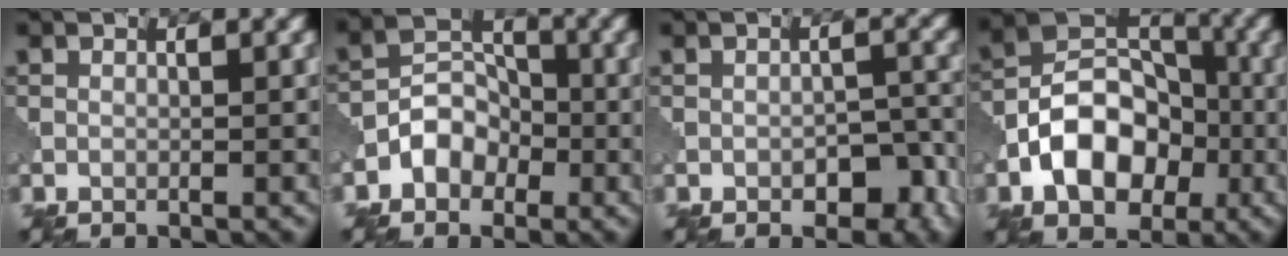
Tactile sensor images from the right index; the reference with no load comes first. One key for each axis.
{"total": 3.6, "fx": -1.7, "fy": 2.6, "fz": 1.7, "tx": -0.021, "ty": 0.011, "tz": -0.035}
{"total": 4.0, "fx": -1.7, "fy": 2.2, "fz": 2.8, "tx": -0.034, "ty": -0.002, "tz": -0.021}
{"total": 8.7, "fx": -2.9, "fy": 6.0, "fz": 5.7, "tx": -0.091, "ty": 0.006, "tz": -0.063}